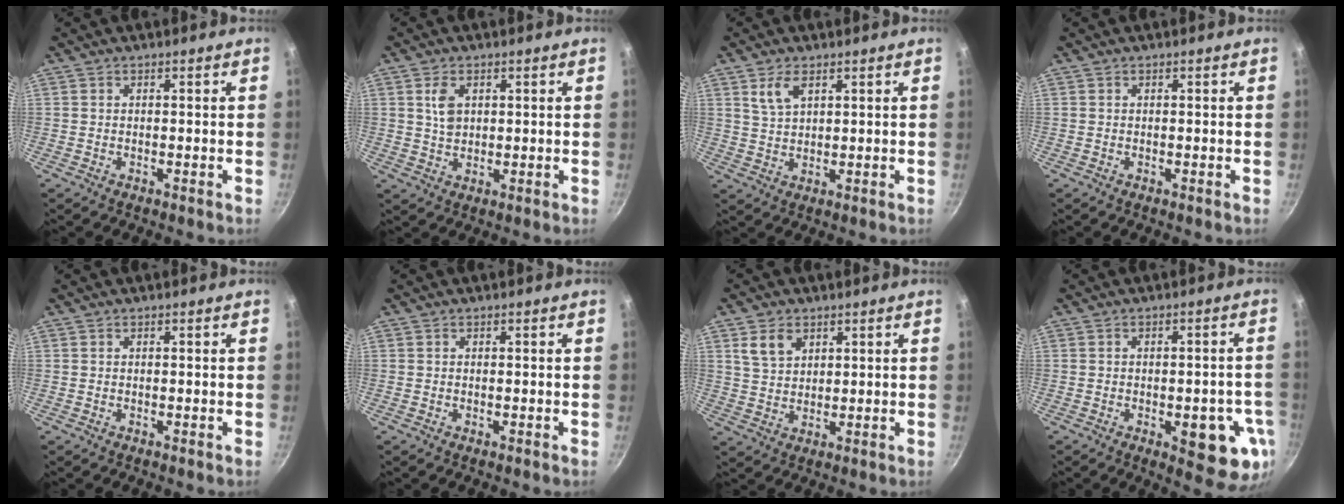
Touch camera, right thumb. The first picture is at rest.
{"total": 4.1, "force": [1.5, 2.6, 2.8], "torque": [-0.044, -0.007, 0.032]}
{"total": 4.4, "force": [2.4, 2.2, 3.0], "torque": [-0.054, -0.011, 0.052]}
{"total": 0.0}
{"total": 0.0}
{"total": 0.0}
{"total": 5.4, "force": [2.8, 3.7, 2.9], "torque": [-0.040, -0.013, 0.057]}
{"total": 11.7, "force": [-3.9, 4.4, 10.1], "torque": [-0.101, 0.013, -0.035]}